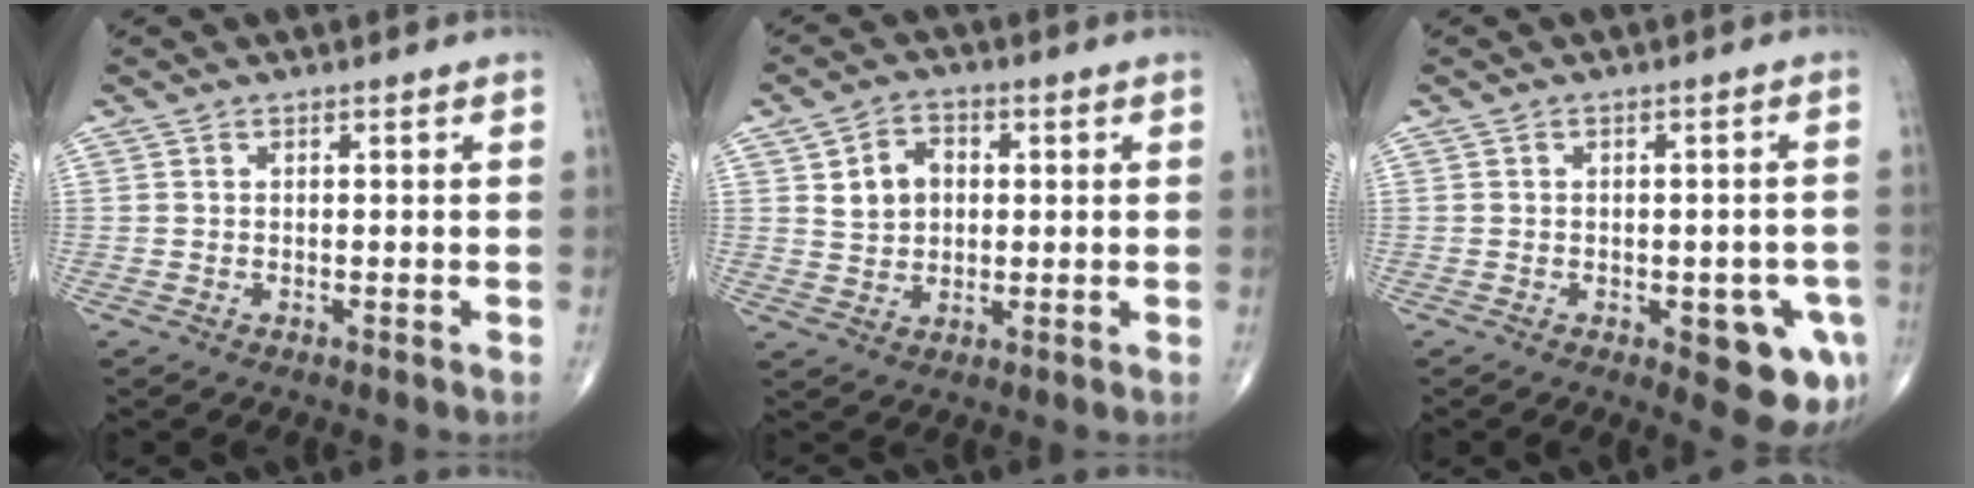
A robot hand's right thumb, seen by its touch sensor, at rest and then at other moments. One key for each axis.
{"total": 6.9, "fx": 1.5, "fy": 5.4, "fz": 4.0, "tx": -0.044, "ty": 0.002, "tz": 0.025}
{"total": 9.4, "fx": -3.5, "fy": 3.9, "fz": 7.9, "tx": -0.063, "ty": 0.003, "tz": -0.036}